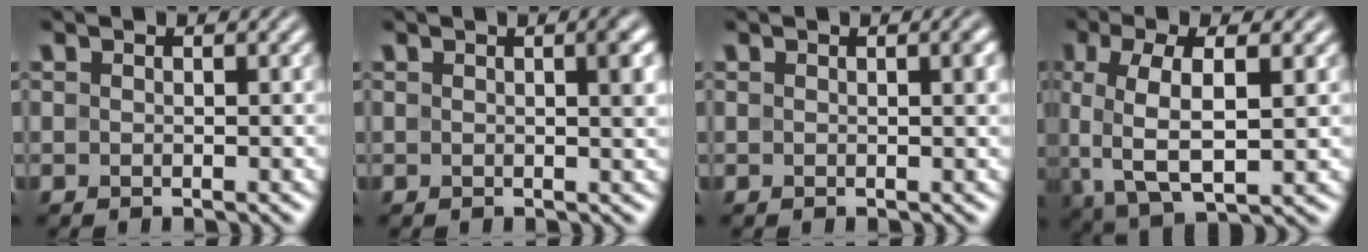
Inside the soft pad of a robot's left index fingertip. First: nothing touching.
{"total": 2.2, "force": [0.4, 0.3, 2.2], "torque": [-0.024, 0.004, 0.002]}
{"total": 1.3, "force": [0.2, 0.2, 1.3], "torque": [-0.016, 0.001, 0.002]}
{"total": 6.9, "force": [0.3, 2.6, 6.3], "torque": [-0.132, 0.005, 0.004]}